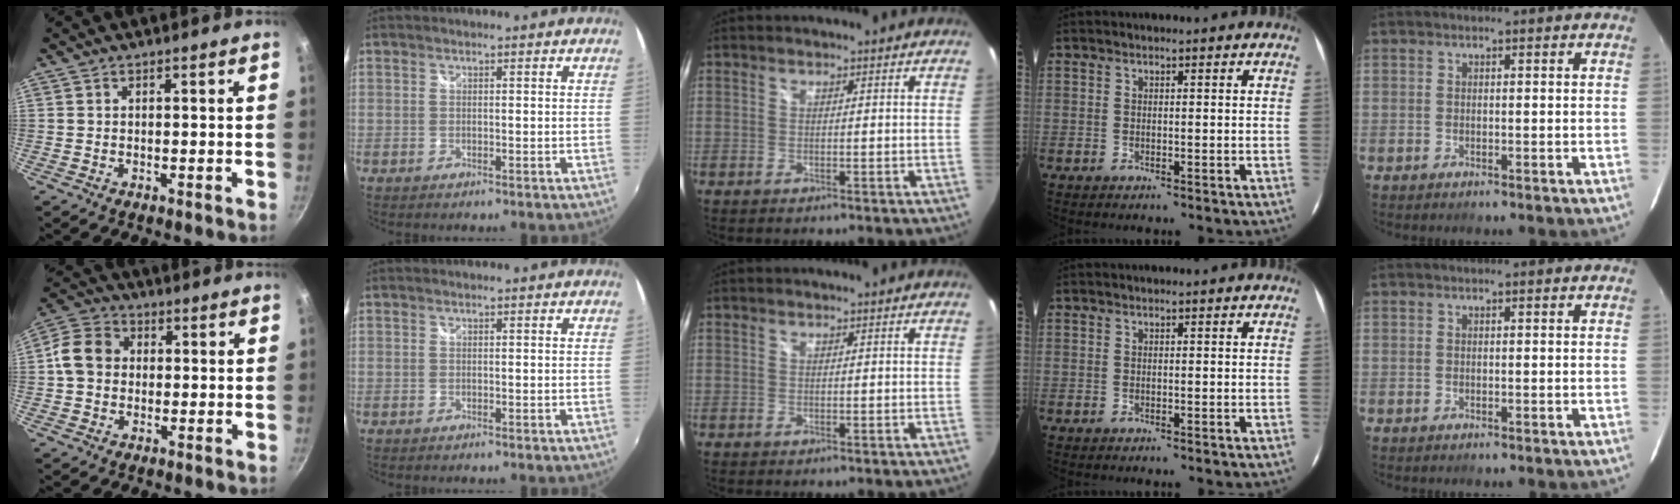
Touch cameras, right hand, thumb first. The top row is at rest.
{"thumb": {"total": 8.0, "force": [0.3, 6.7, 4.3], "torque": [-0.057, 0.016, -0.014]}}